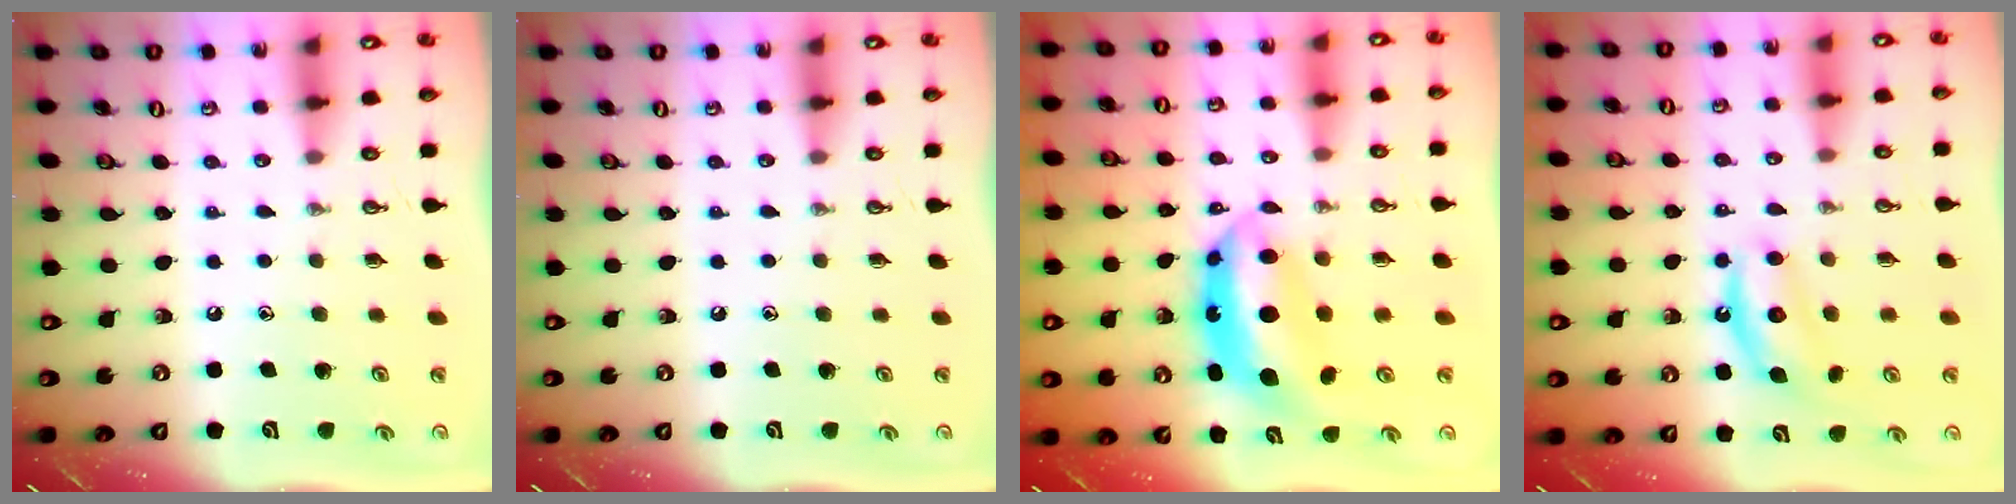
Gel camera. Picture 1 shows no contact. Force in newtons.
{"total": 0.0}
{"total": 10.1, "press": 10.1, "slide": 0.9}
{"total": 6.9, "press": 6.9, "slide": 0.8}